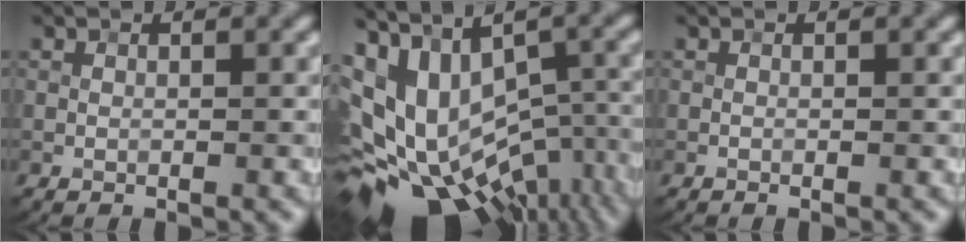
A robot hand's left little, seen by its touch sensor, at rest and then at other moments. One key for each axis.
{"total": 16.4, "fx": -3.0, "fy": 10.4, "fz": 12.3, "tx": -0.212, "ty": 0.006, "tz": 0.005}
{"total": 0.0}